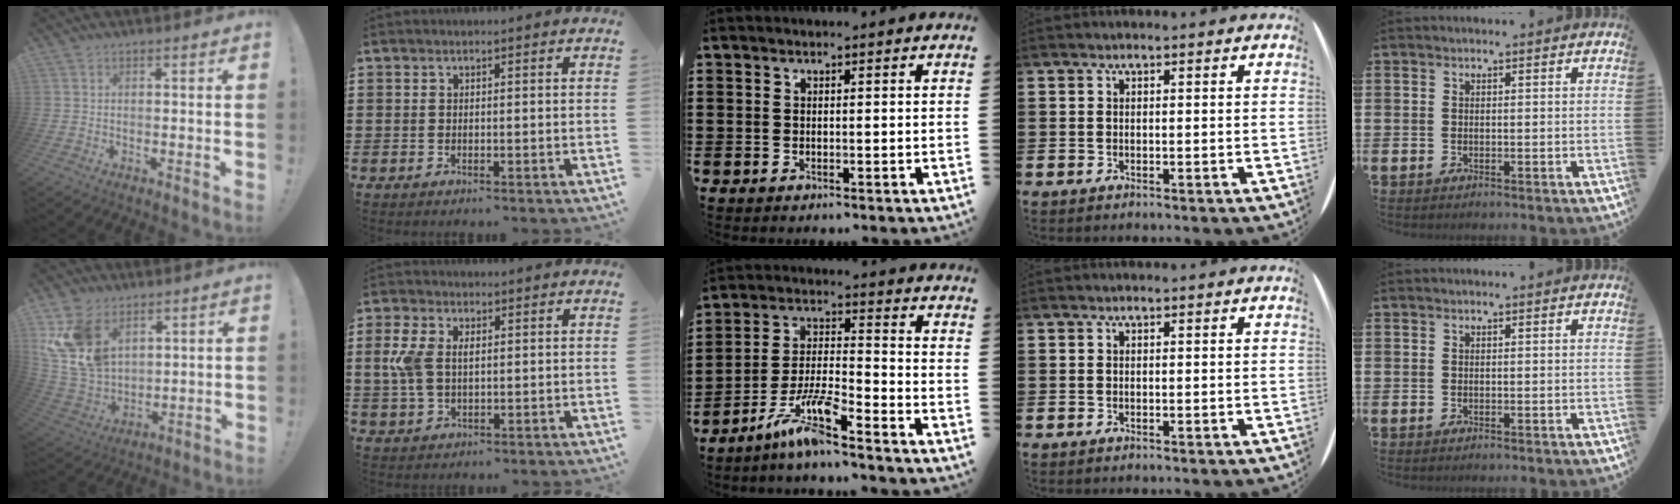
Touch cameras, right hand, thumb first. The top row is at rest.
{"thumb": {"total": 15.3, "force": [7.7, 10.4, 8.2], "torque": [-0.170, -0.044, 0.154]}, "index": {"total": 5.1, "force": [0.7, 3.1, 3.9], "torque": [-0.106, 0.004, 0.004]}, "middle": {"total": 8.4, "force": [-6.4, 0.7, 5.4], "torque": [-0.118, -0.007, -0.124]}}